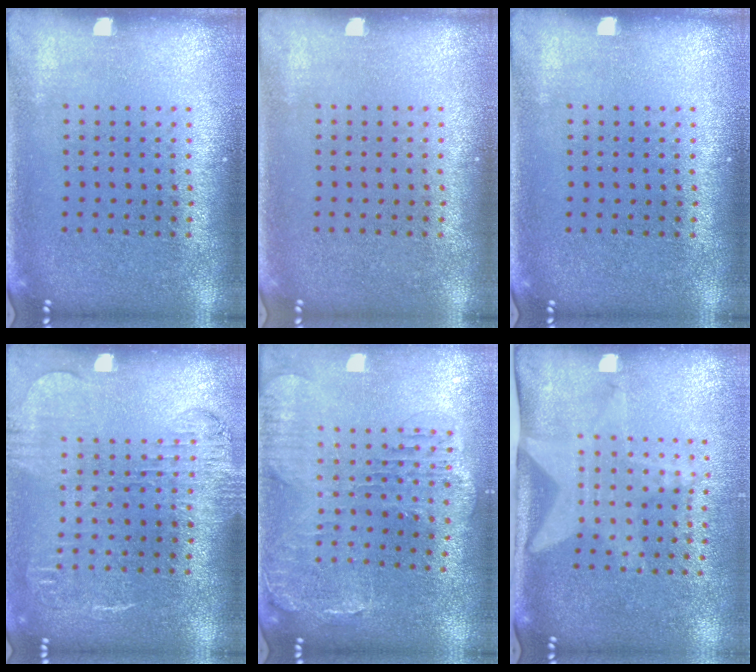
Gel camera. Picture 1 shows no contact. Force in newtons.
{"total": 0.0}
{"total": 0.0}
{"total": 1.7, "press": 1.5, "slide": 0.8}
{"total": 1.4, "press": 1.3, "slide": 0.3}
{"total": 2.1, "press": 1.5, "slide": 1.4}